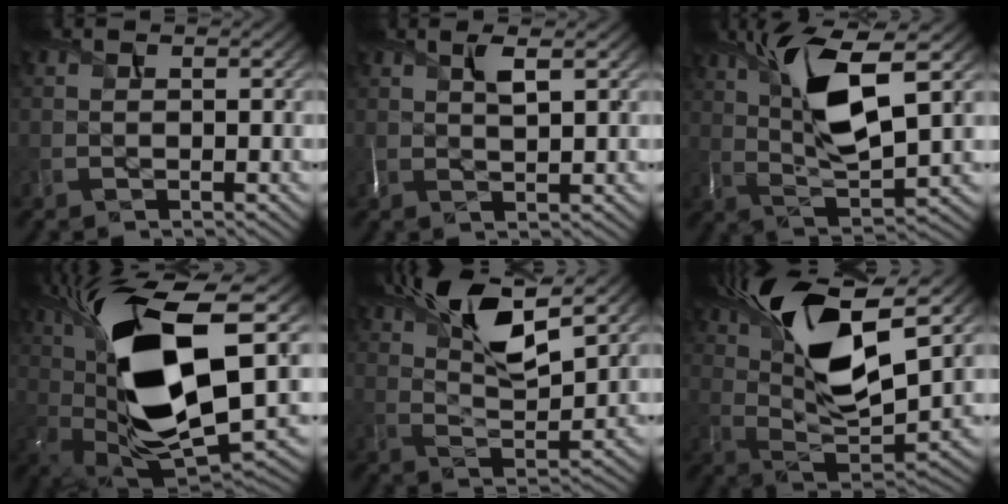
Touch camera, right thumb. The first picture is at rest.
{"total": 2.9, "force": [1.3, 0.6, 2.5], "torque": [-0.058, 0.004, 0.027]}
{"total": 11.4, "force": [3.8, 3.5, 10.2], "torque": [-0.206, 0.002, 0.073]}
{"total": 19.3, "force": [3.5, 8.1, 17.1], "torque": [-0.345, 0.000, 0.054]}
{"total": 12.4, "force": [7.3, 3.8, 9.3], "torque": [-0.183, 0.009, 0.134]}
{"total": 16.5, "force": [7.0, 6.1, 13.6], "torque": [-0.276, 0.005, 0.129]}